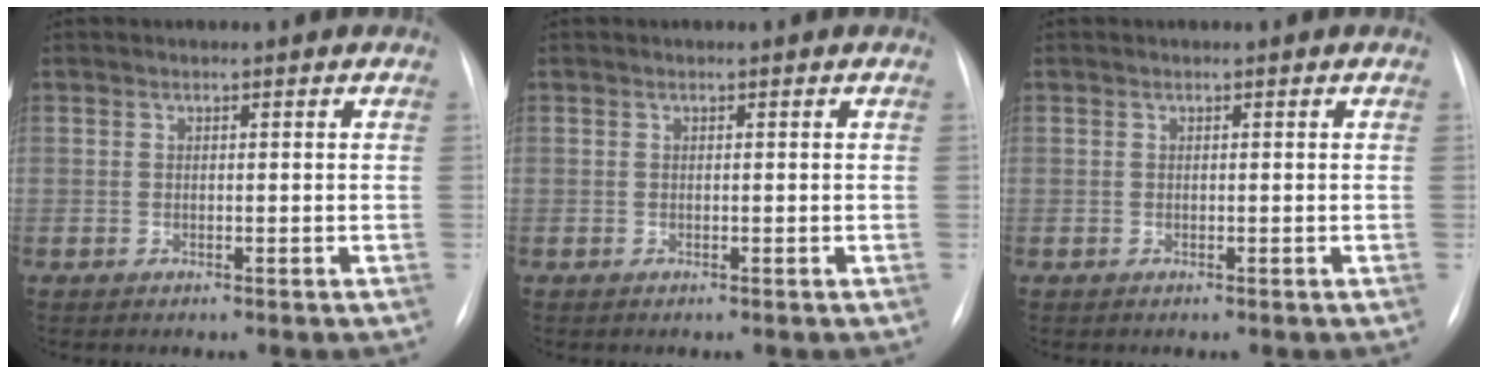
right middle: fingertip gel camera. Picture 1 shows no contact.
{"total": 0.0}
{"total": 0.0}